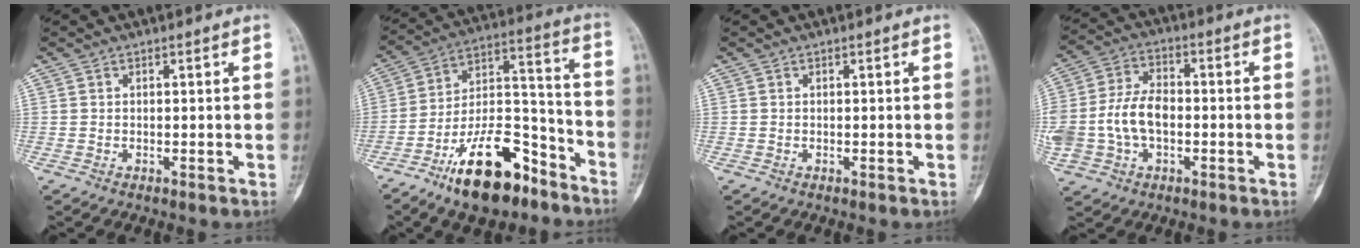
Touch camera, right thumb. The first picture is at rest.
{"total": 19.3, "force": [-12.2, 8.4, 12.4], "torque": [-0.187, 0.098, -0.207]}
{"total": 0.0}
{"total": 12.1, "force": [-1.6, 8.1, 8.9], "torque": [-0.178, 0.028, -0.031]}